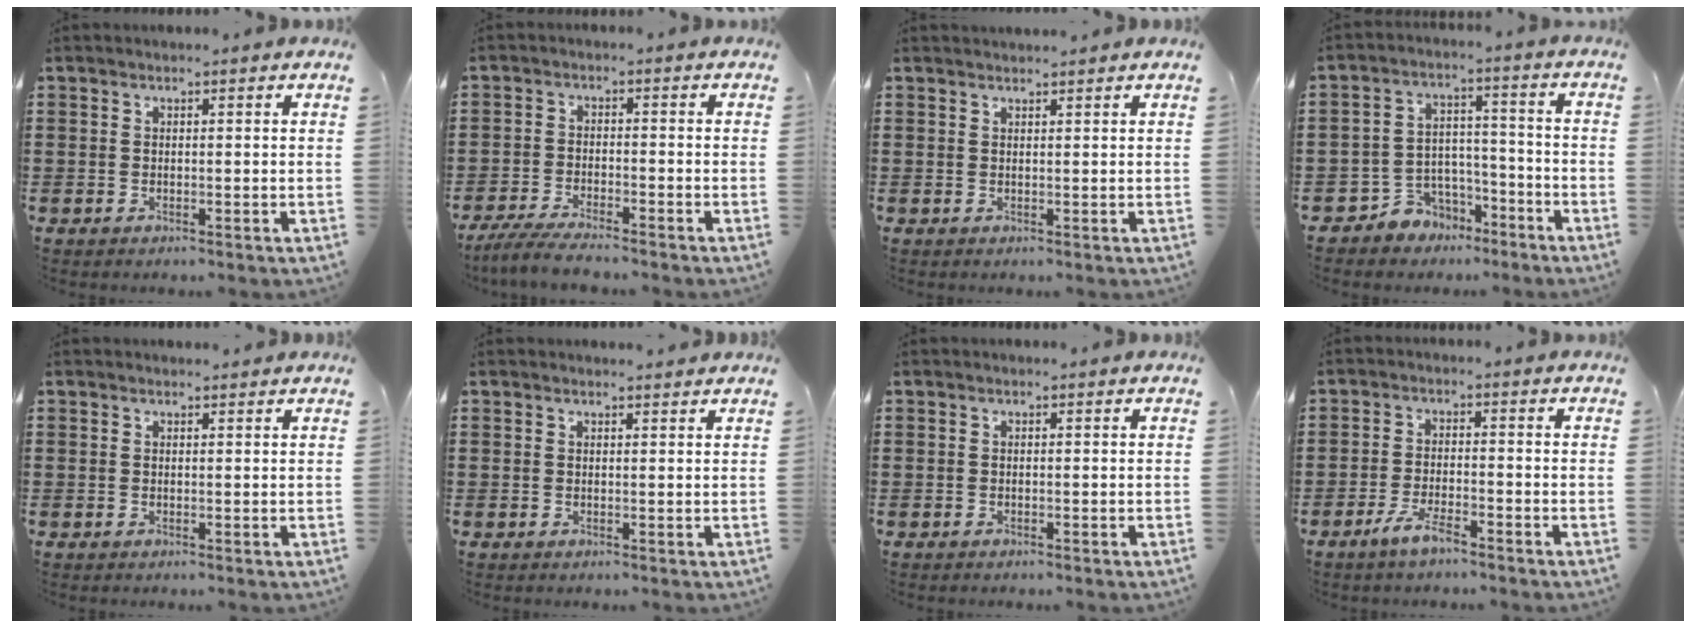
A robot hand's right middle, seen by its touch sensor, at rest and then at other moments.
{"total": 4.2, "force": [-3.8, 0.1, 1.7], "torque": [-0.050, -0.013, -0.080]}
{"total": 1.0, "force": [1.0, -0.2, 0.1], "torque": [-0.004, -0.003, 0.021]}
{"total": 5.2, "force": [-4.3, 2.9, 0.3], "torque": [-0.024, 0.009, -0.089]}
{"total": 0.5, "force": [0.5, 0.2, 0.0], "torque": [0.005, -0.003, 0.008]}
{"total": 0.8, "force": [0.8, 0.1, 0.2], "torque": [0.003, -0.002, 0.013]}
{"total": 0.0}
{"total": 3.9, "force": [-2.8, 0.6, 2.7], "torque": [-0.057, -0.001, -0.055]}